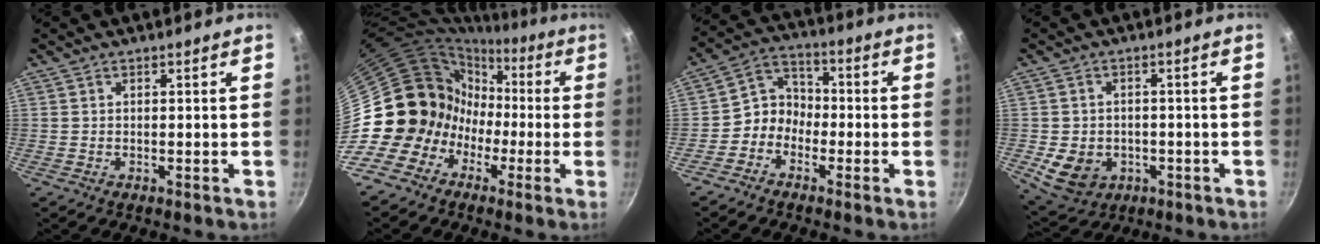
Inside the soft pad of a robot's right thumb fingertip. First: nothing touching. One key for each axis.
{"total": 12.0, "fx": -3.5, "fy": 11.1, "fz": 3.1, "tx": 0.016, "ty": 0.063, "tz": -0.067}
{"total": 6.5, "fx": -2.6, "fy": 5.5, "fz": 2.4, "tx": -0.008, "ty": 0.041, "tz": -0.067}
{"total": 8.8, "fx": -2.4, "fy": 7.0, "fz": 4.7, "tx": -0.067, "ty": 0.005, "tz": -0.022}